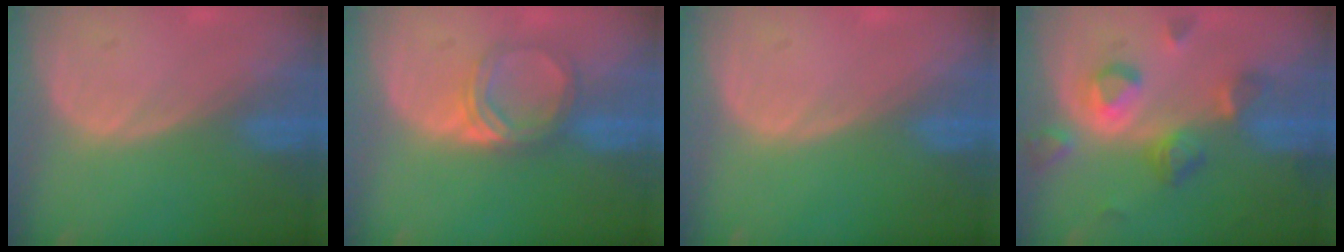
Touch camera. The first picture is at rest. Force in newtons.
{"total": 5.2, "press": 4.7, "slide": 2.3}
{"total": 0.0}
{"total": 7.2, "press": 7.2, "slide": 1.0}